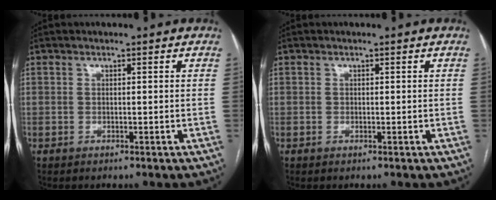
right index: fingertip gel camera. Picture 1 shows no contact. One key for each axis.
{"total": 0.0}